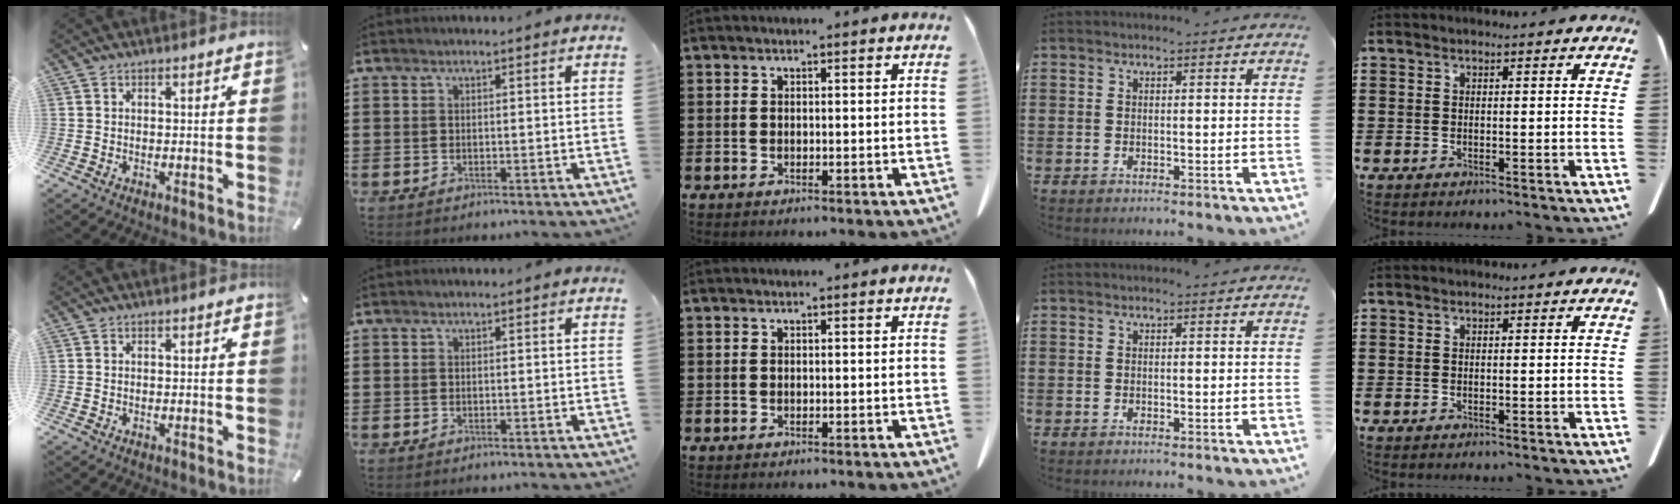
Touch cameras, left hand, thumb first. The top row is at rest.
{}